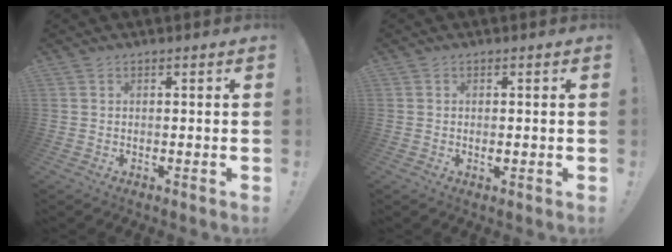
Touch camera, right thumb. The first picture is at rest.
{"total": 0.9, "force": [-0.1, 0.5, 0.8], "torque": [-0.008, -0.002, -0.004]}